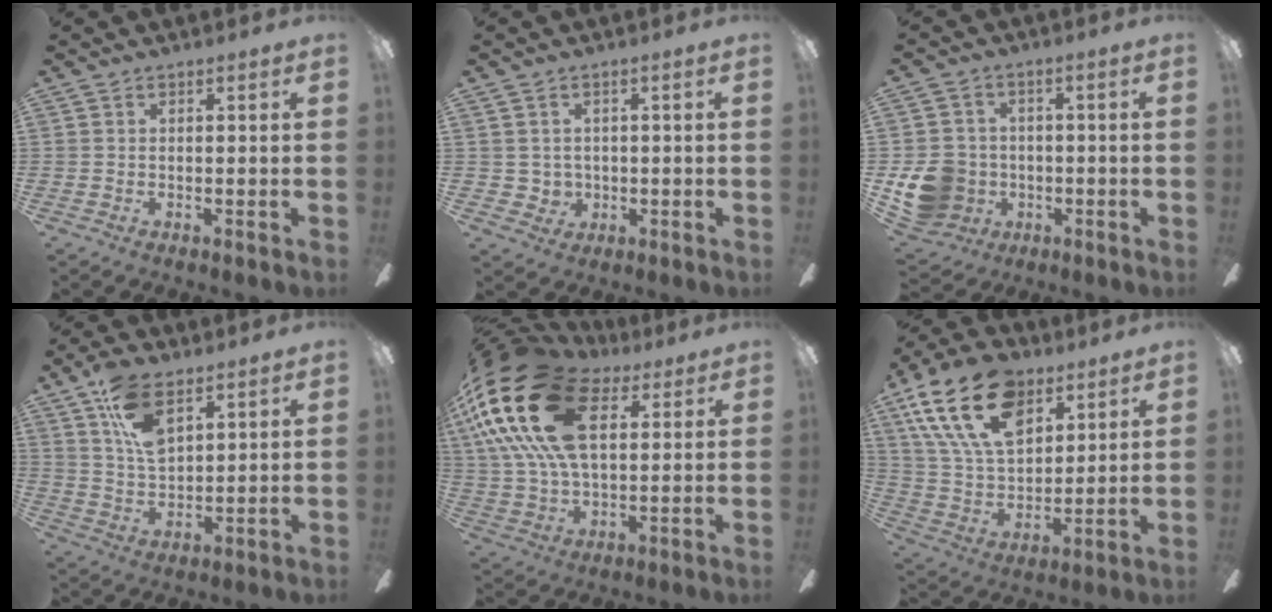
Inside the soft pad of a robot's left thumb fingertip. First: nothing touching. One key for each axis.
{"total": 3.2, "fx": 0.7, "fy": 3.1, "fz": 0.5, "tx": -0.012, "ty": 0.001, "tz": 0.011}
{"total": 11.9, "fx": -2.7, "fy": 10.6, "fz": 4.5, "tx": -0.110, "ty": 0.021, "tz": -0.042}
{"total": 12.1, "fx": 6.9, "fy": 6.3, "fz": 7.7, "tx": -0.139, "ty": -0.016, "tz": 0.128}
{"total": 26.8, "fx": 10.3, "fy": 15.2, "fz": 19.5, "tx": -0.410, "ty": -0.017, "tz": 0.173}
{"total": 22.6, "fx": 12.0, "fy": 13.3, "fz": 13.7, "tx": -0.269, "ty": -0.043, "tz": 0.215}